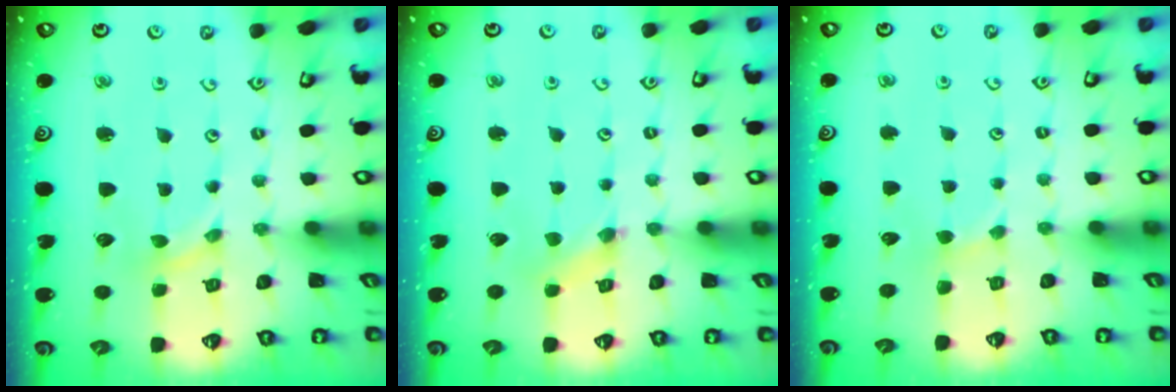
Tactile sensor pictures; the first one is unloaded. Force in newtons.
{"total": 1.0, "press": 1.0, "slide": 0.3}
{"total": 1.5, "press": 1.5, "slide": 0.2}